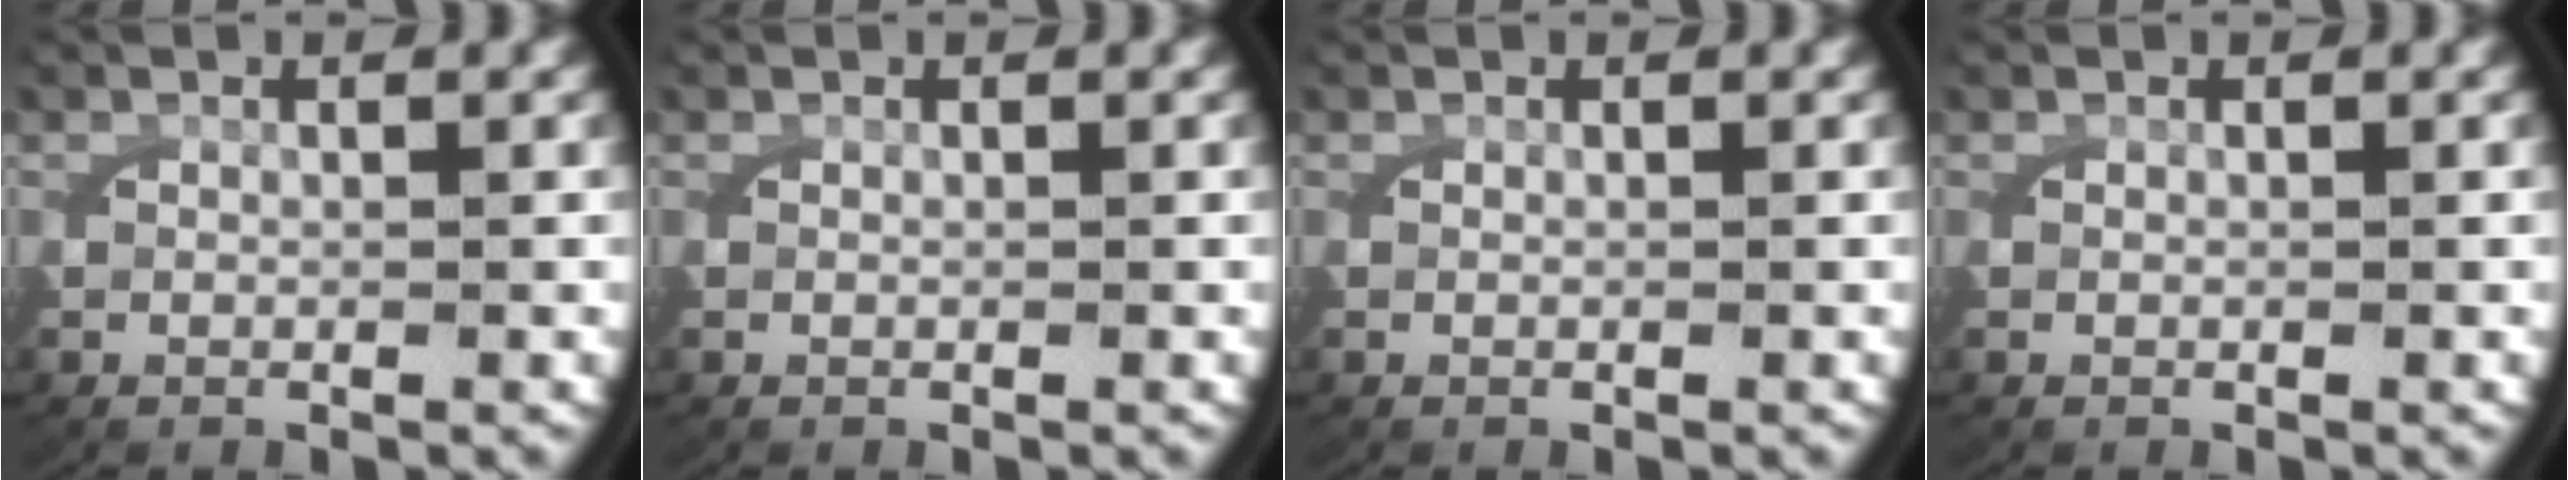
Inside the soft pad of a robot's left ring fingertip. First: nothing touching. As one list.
[{"total": 0.0}, {"total": 0.0}, {"total": 0.0}]